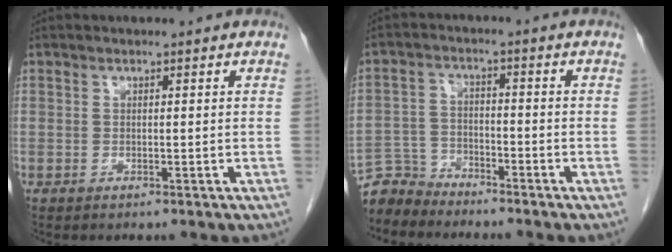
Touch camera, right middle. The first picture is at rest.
{"total": 5.0, "force": [-4.8, 1.0, -0.7], "torque": [0.011, -0.002, -0.094]}